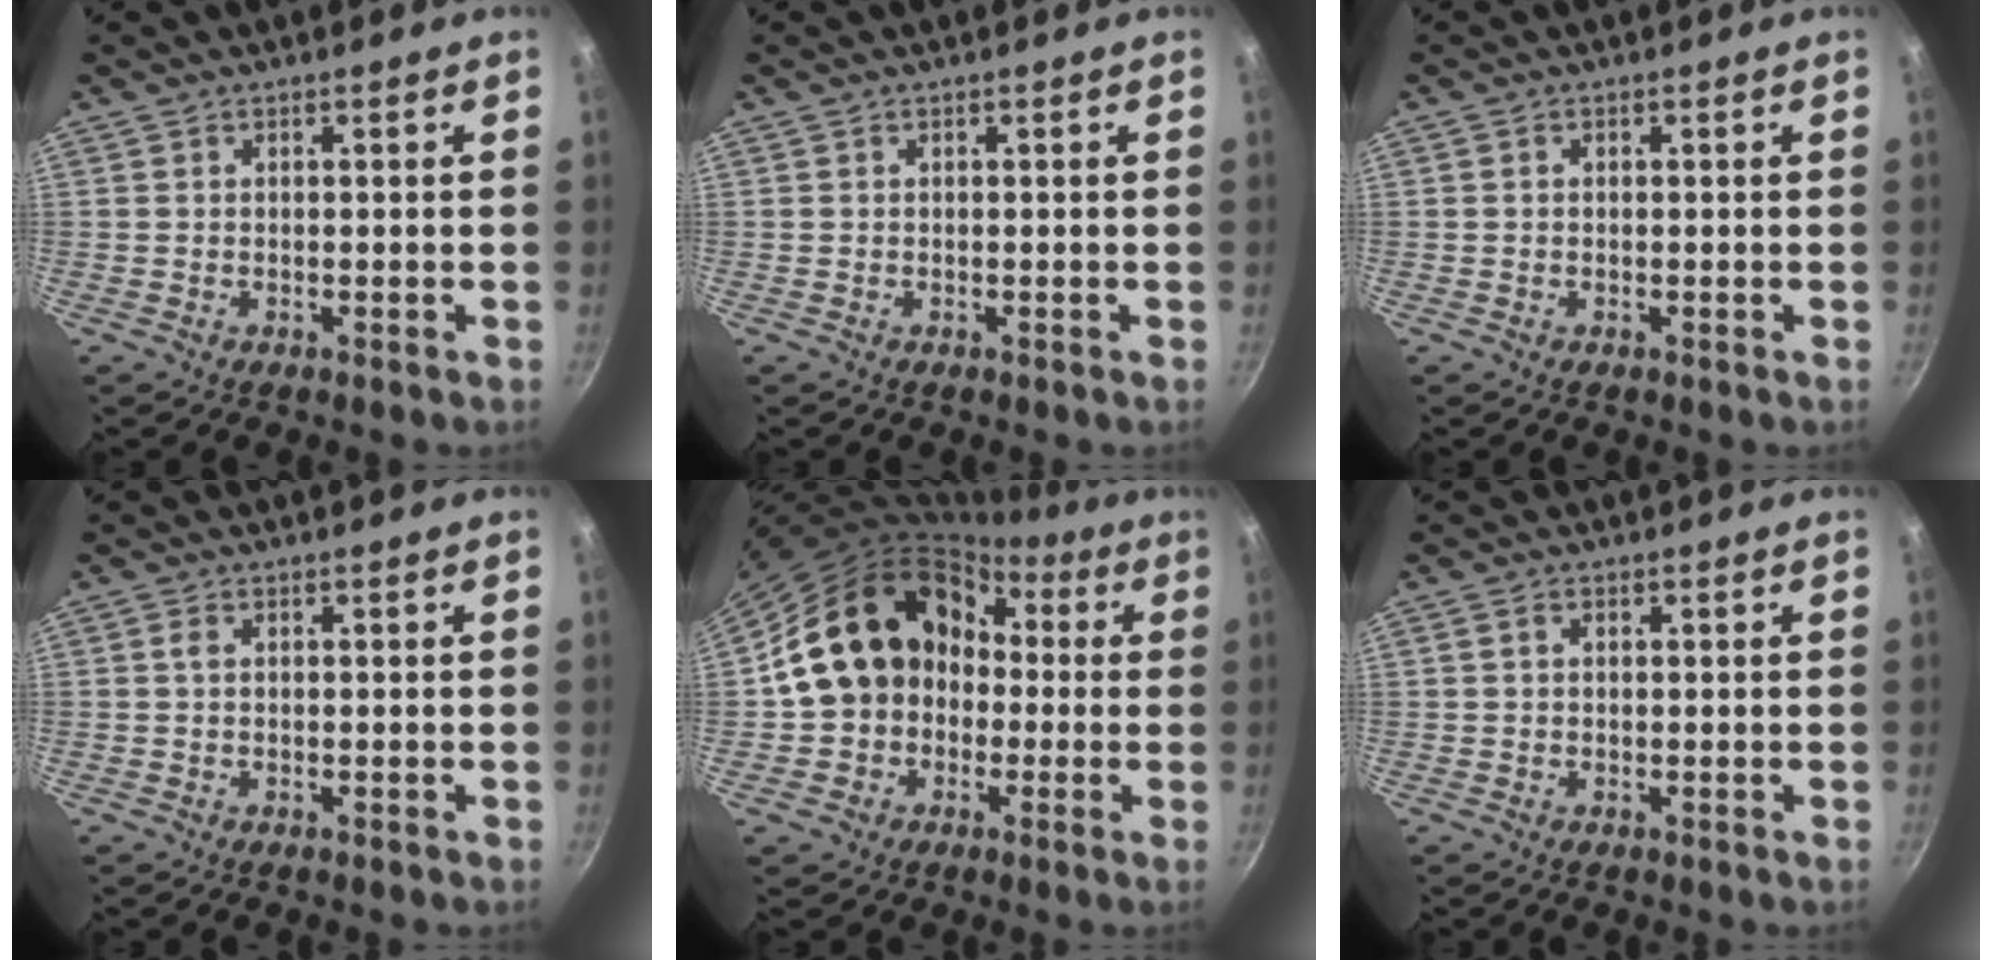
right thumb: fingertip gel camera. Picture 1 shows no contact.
{"total": 0.0}
{"total": 0.5, "force": [0.2, 0.4, 0.3], "torque": [-0.006, 0.002, 0.003]}
{"total": 1.0, "force": [0.2, 0.6, 0.8], "torque": [-0.016, 0.003, 0.003]}
{"total": 17.9, "force": [0.5, 14.8, 10.0], "torque": [-0.142, 0.061, 0.006]}
{"total": 1.5, "force": [0.3, 1.1, 1.0], "torque": [-0.018, 0.007, 0.005]}